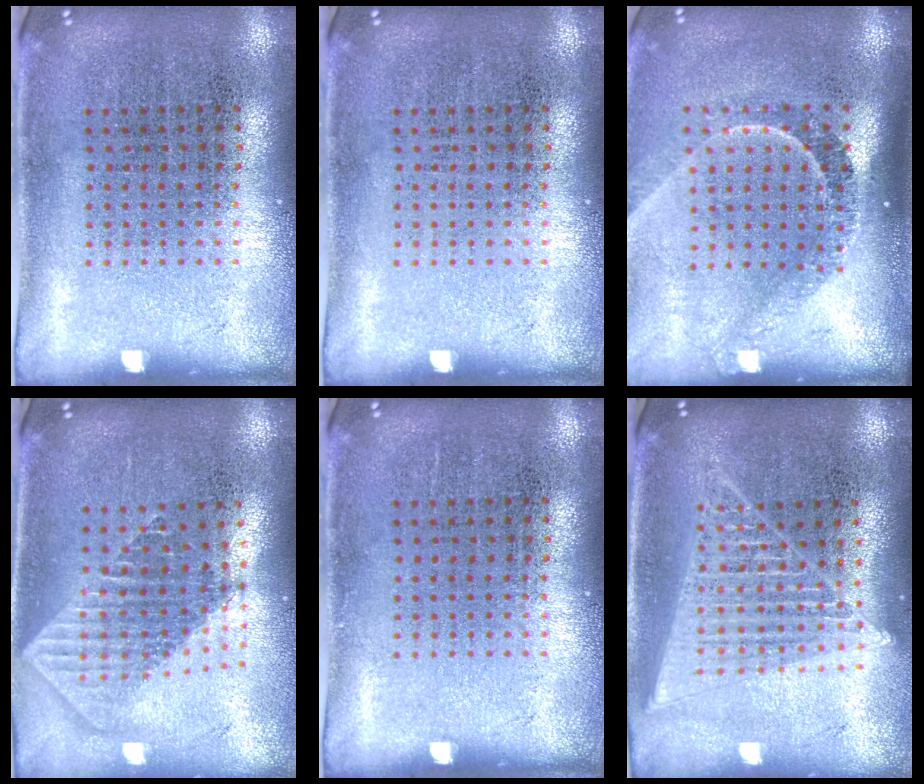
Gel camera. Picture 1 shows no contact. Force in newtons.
{"total": 0.0}
{"total": 2.2, "press": 1.5, "slide": 1.5}
{"total": 2.0, "press": 1.6, "slide": 1.2}
{"total": 0.0}
{"total": 1.8, "press": 1.6, "slide": 0.8}